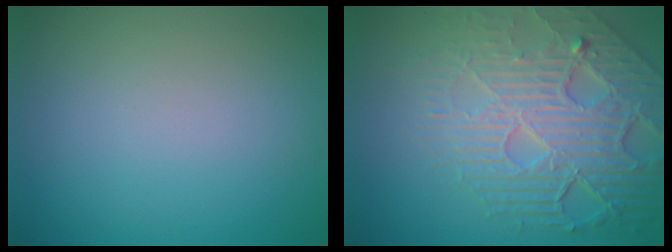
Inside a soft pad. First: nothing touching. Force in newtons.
{"total": 8.4, "press": 5.7, "slide": 6.2}